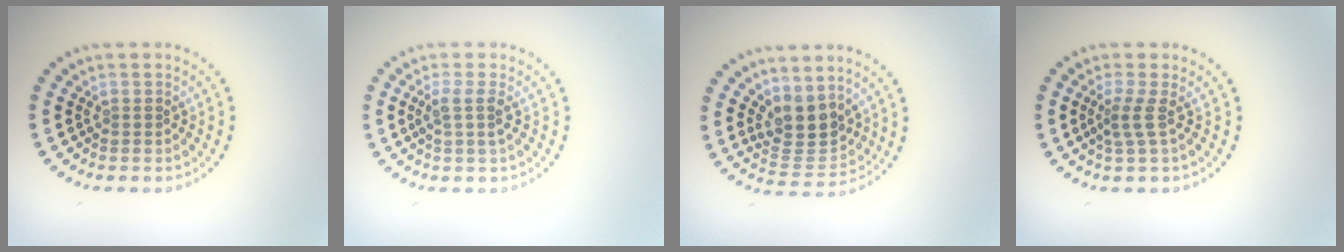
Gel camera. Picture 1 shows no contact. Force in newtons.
{"total": 1.9, "press": 1.5, "slide": 1.2}
{"total": 3.8, "press": 3.4, "slide": 1.7}
{"total": 1.9, "press": 1.1, "slide": 1.5}